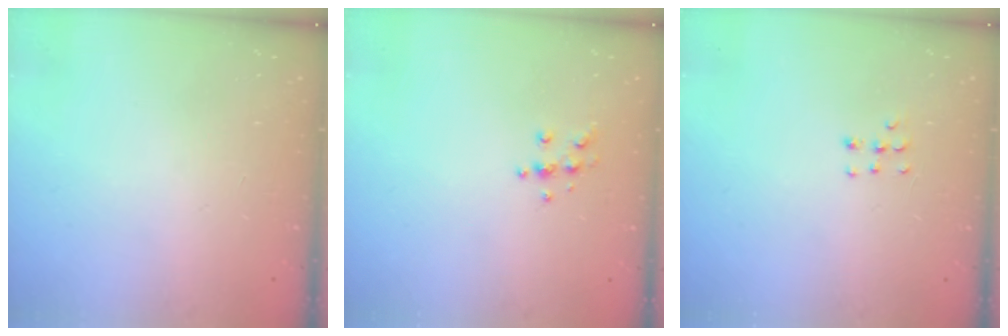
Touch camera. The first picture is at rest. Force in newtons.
{"total": 6.2, "press": 6.2, "slide": 0.6}
{"total": 4.4, "press": 4.3, "slide": 0.9}